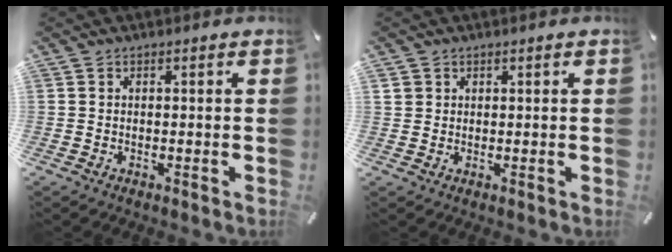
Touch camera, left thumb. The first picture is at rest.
{"total": 1.7, "force": [0.6, 1.6, 0.1], "torque": [-0.005, 0.003, 0.011]}